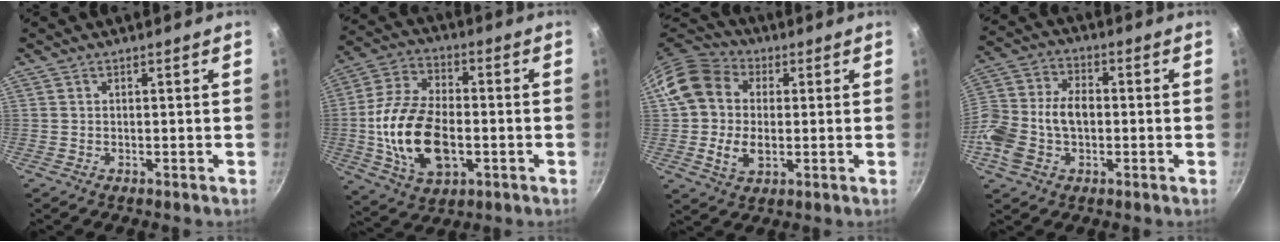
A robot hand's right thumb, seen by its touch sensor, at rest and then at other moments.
{"total": 18.2, "force": [-2.8, 10.7, 14.5], "torque": [-0.268, 0.021, -0.051]}
{"total": 14.1, "force": [1.0, 10.8, 9.1], "torque": [-0.156, 0.014, 0.005]}
{"total": 14.4, "force": [-2.3, 9.7, 10.4], "torque": [-0.201, 0.037, -0.053]}